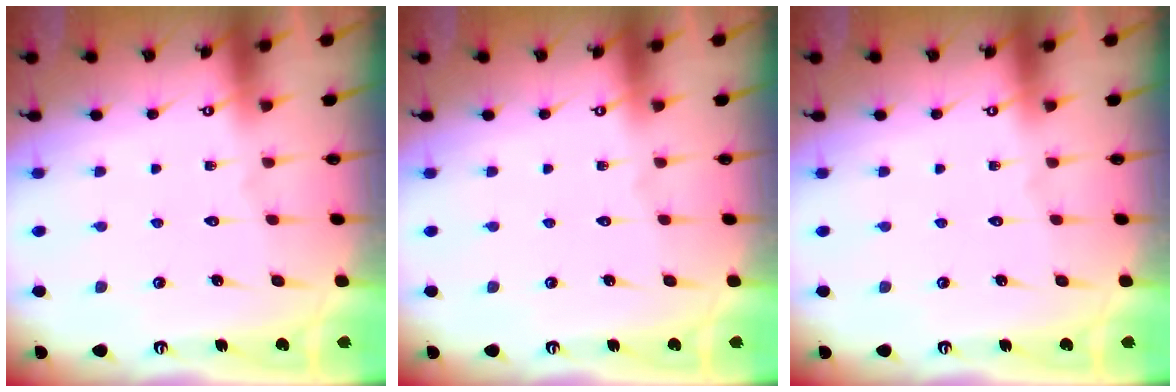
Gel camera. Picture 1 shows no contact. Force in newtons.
{"total": 0.0}
{"total": 0.0}